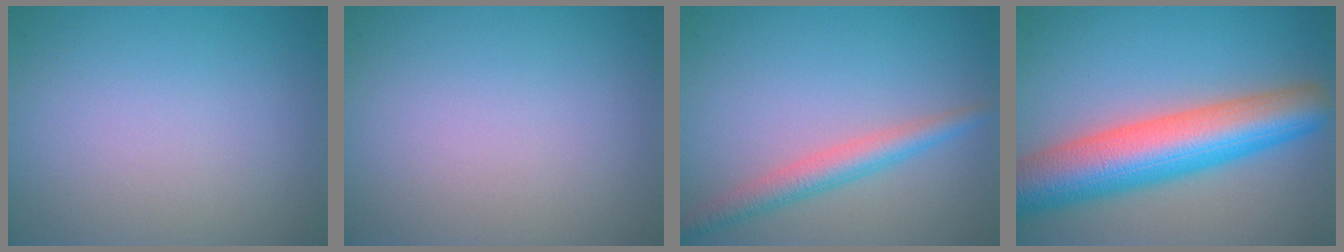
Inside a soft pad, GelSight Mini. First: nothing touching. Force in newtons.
{"total": 0.0}
{"total": 3.0, "press": 3.0, "slide": 0.1}
{"total": 10.1, "press": 10.0, "slide": 0.4}